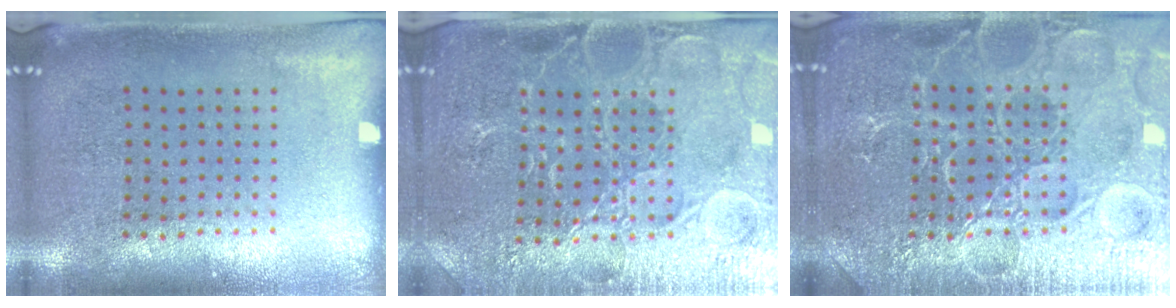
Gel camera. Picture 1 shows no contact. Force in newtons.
{"total": 4.7, "press": 4.6, "slide": 1.2}
{"total": 7.5, "press": 7.5, "slide": 1.0}